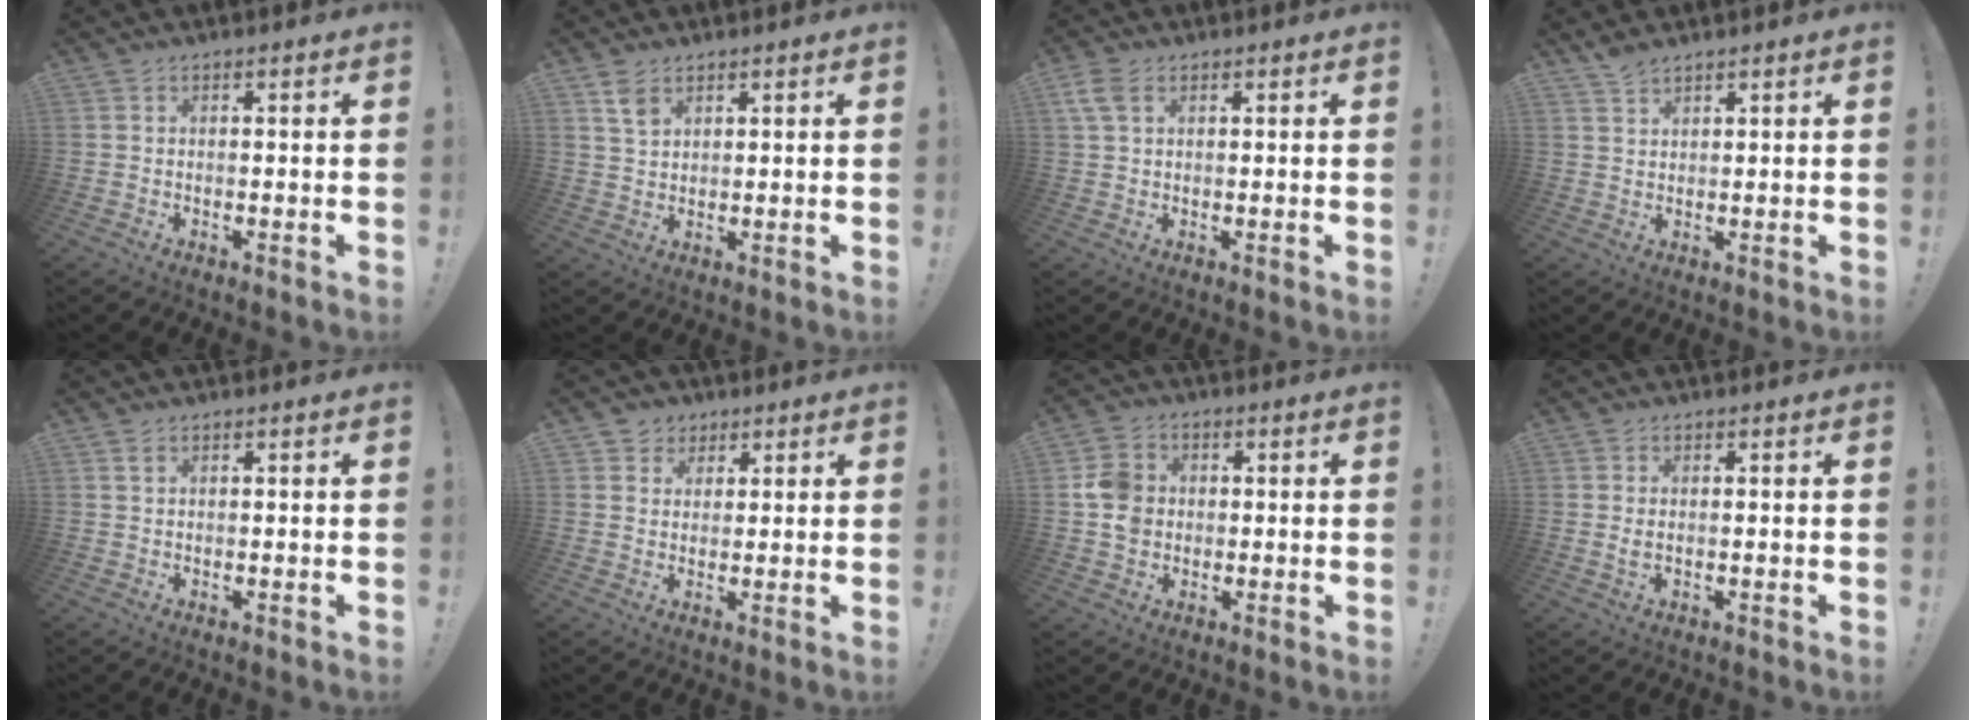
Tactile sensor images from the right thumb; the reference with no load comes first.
{"total": 4.0, "force": [2.5, 2.3, 2.2], "torque": [-0.028, -0.015, 0.044]}
{"total": 4.9, "force": [2.1, 2.9, 3.4], "torque": [-0.065, 0.003, 0.042]}
{"total": 2.9, "force": [2.5, 0.9, 1.2], "torque": [-0.023, -0.014, 0.046]}
{"total": 0.8, "force": [0.5, 0.3, 0.5], "torque": [-0.005, -0.002, 0.008]}
{"total": 4.2, "force": [1.8, 3.8, 0.3], "torque": [0.002, -0.010, 0.032]}
{"total": 8.1, "force": [0.4, 7.2, 3.6], "torque": [-0.055, 0.014, 0.013]}
{"total": 1.6, "force": [0.1, 0.7, 1.5], "torque": [-0.023, 0.000, 0.001]}